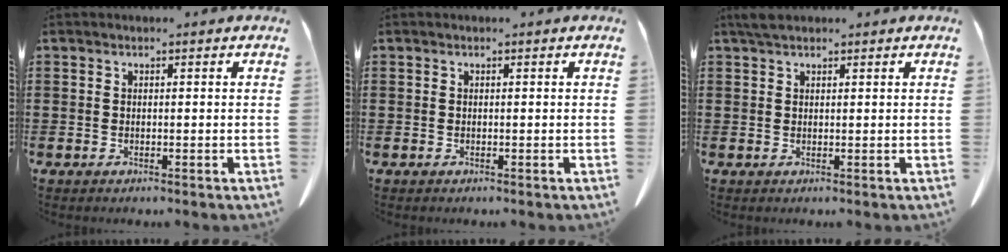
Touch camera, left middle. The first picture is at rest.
{"total": 0.0}
{"total": 1.9, "force": [1.4, 0.6, 1.1], "torque": [-0.026, 0.004, 0.027]}